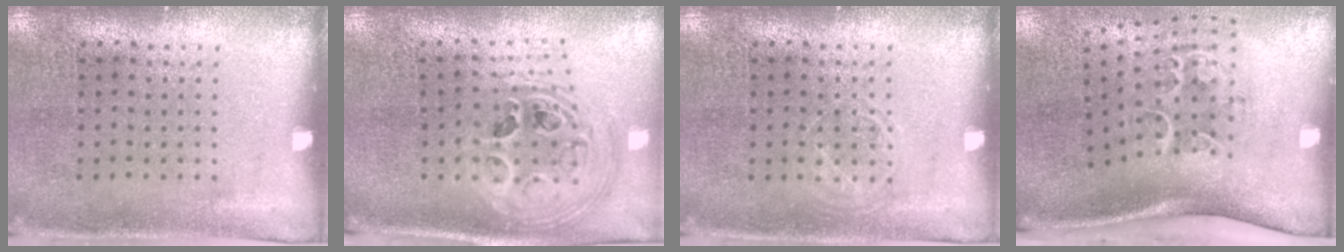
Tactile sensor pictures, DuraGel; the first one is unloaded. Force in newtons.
{"total": 2.6, "press": 1.9, "slide": 1.8}
{"total": 1.0, "press": 1.0, "slide": 0.1}
{"total": 2.1, "press": 1.3, "slide": 1.6}